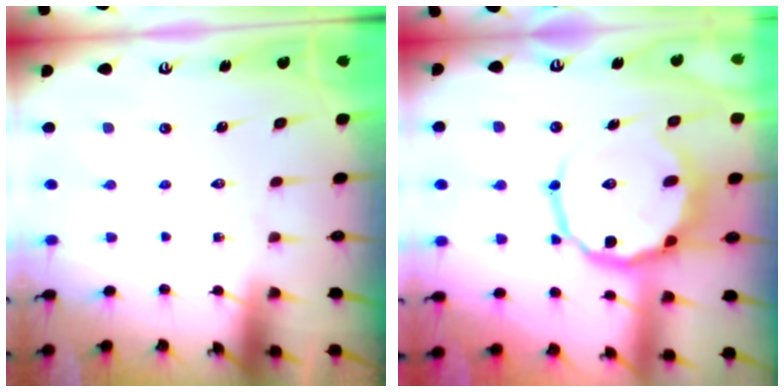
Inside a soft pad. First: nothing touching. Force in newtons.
{"total": 12.0, "press": 11.8, "slide": 2.5}